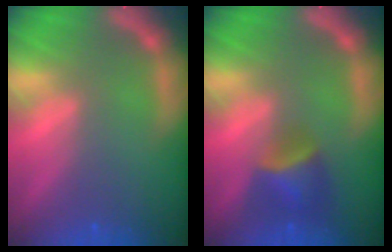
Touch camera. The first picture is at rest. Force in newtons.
{"total": 4.0}